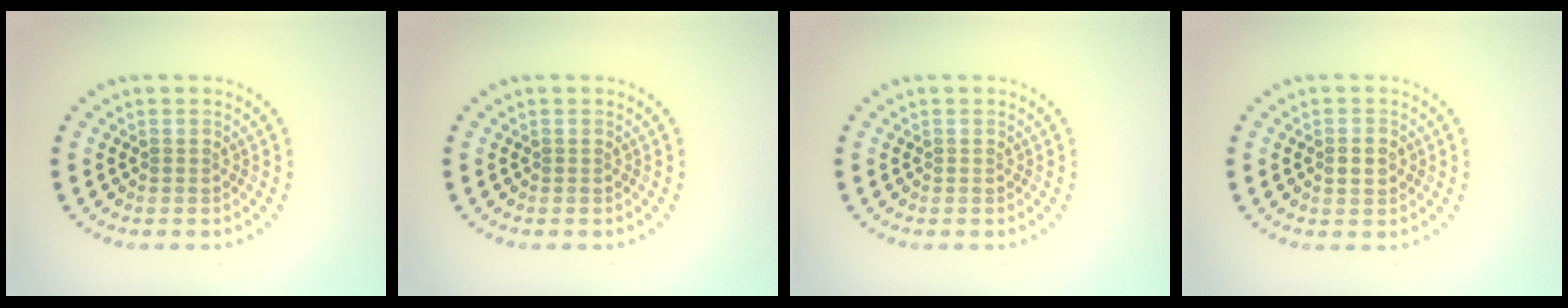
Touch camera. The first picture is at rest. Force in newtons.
{"total": 0.0}
{"total": 0.0}
{"total": 1.5, "press": 1.5, "slide": 0.1}